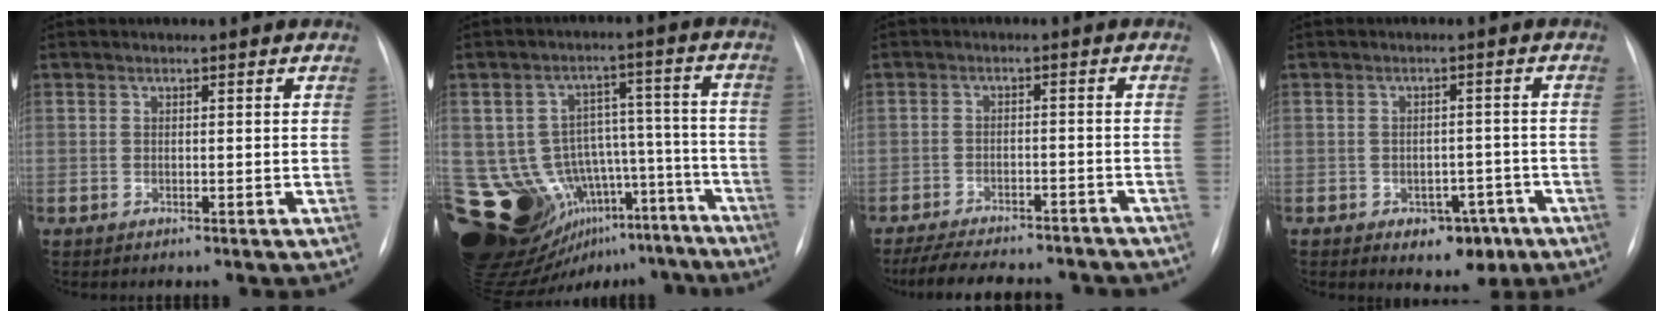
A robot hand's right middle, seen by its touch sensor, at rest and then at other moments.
{"total": 24.3, "force": [-14.5, 15.7, 11.7], "torque": [-0.205, 0.064, -0.183]}
{"total": 17.1, "force": [-15.1, 4.2, 6.7], "torque": [-0.138, -0.007, -0.198]}
{"total": 5.5, "force": [-3.0, 3.6, 3.0], "torque": [-0.026, 0.014, -0.031]}